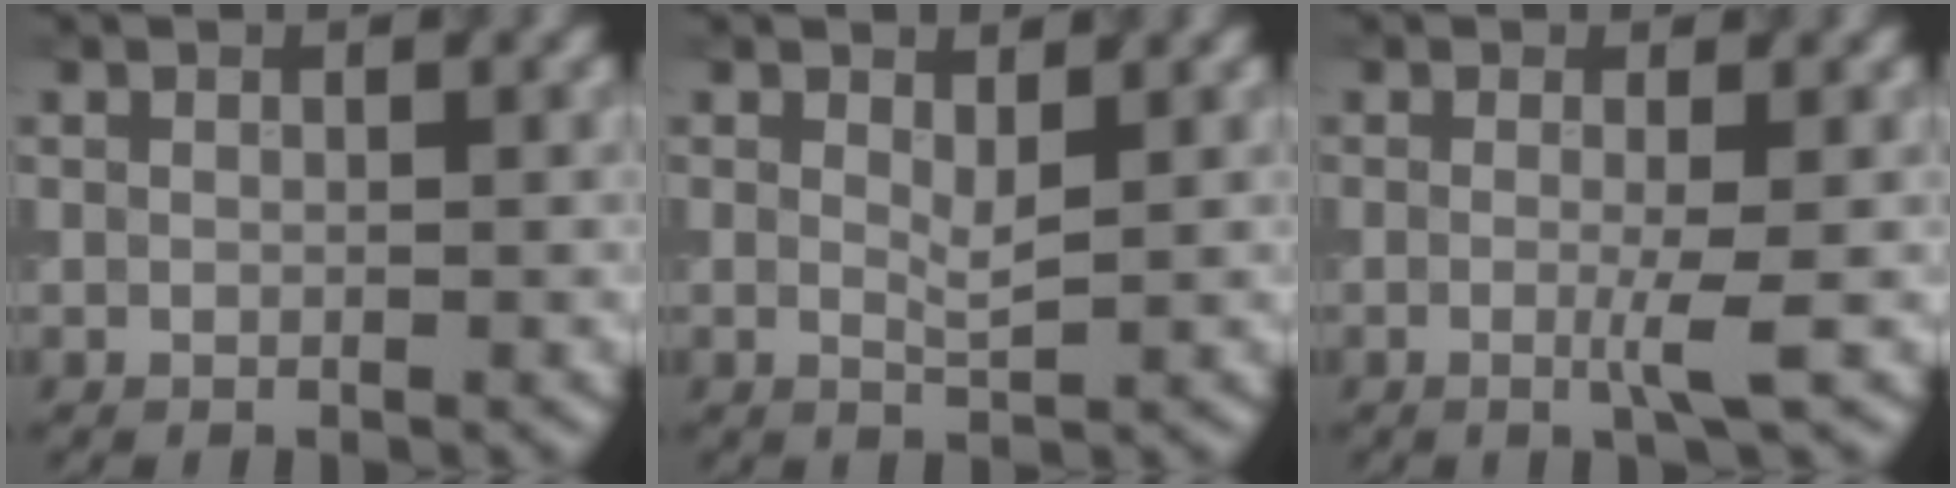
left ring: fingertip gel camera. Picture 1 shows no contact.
{"total": 1.4, "force": [0.7, 0.4, 1.2], "torque": [-0.025, -0.003, 0.012]}
{"total": 2.3, "force": [-0.3, 0.3, 2.2], "torque": [-0.041, -0.012, -0.010]}